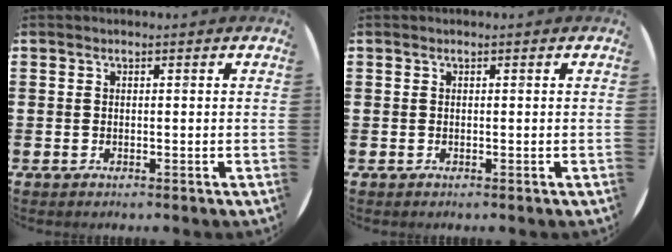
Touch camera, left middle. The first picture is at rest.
{"total": 0.0}